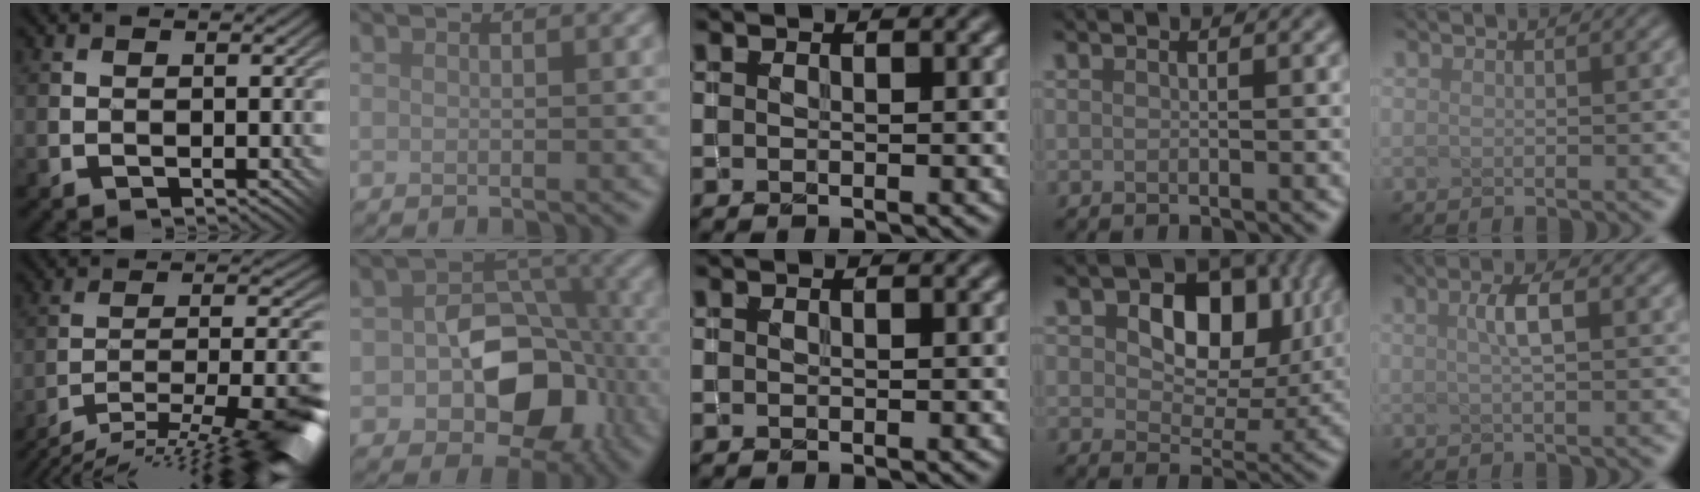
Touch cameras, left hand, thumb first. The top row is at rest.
{"thumb": {"total": 15.7, "force": [-12.6, 1.2, 9.4], "torque": [-0.130, 0.021, -0.204]}, "index": {"total": 9.0, "force": [-2.2, 6.2, 6.2], "torque": [-0.086, -0.003, -0.038]}, "ring": {"total": 7.6, "force": [1.9, 5.0, 5.4], "torque": [-0.094, -0.002, 0.037]}, "little": {"total": 1.5, "force": [-0.9, -0.5, 1.1], "torque": [-0.043, -0.002, 0.019]}}